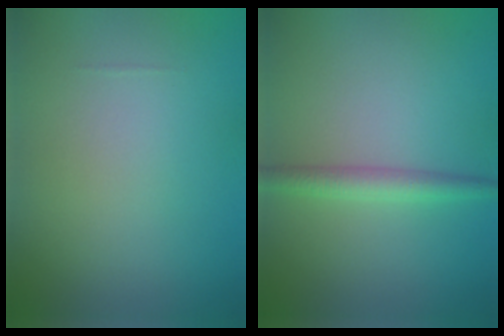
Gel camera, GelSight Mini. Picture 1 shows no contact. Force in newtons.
{"total": 2.2, "press": 2.2, "slide": 0.0}